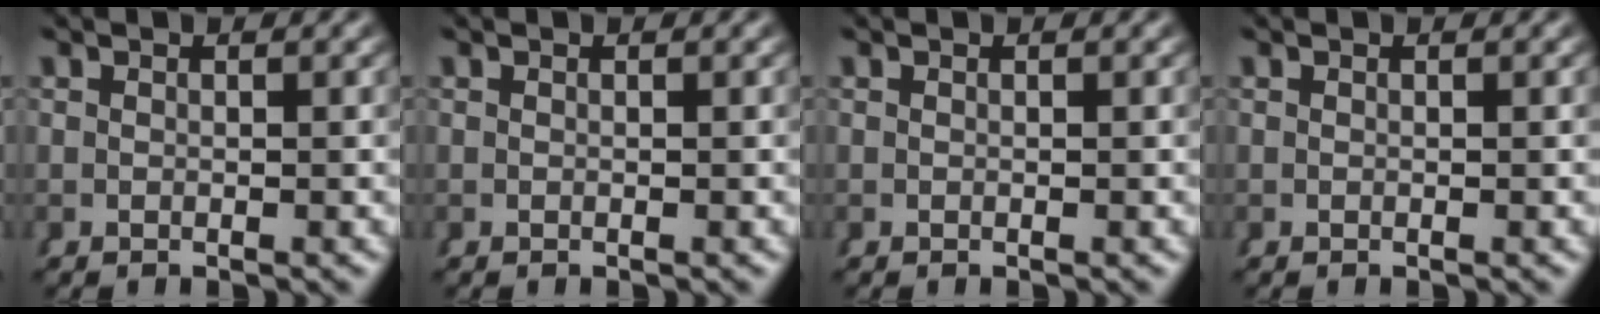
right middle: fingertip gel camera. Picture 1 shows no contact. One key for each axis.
{"total": 0.0}
{"total": 0.0}
{"total": 0.0}